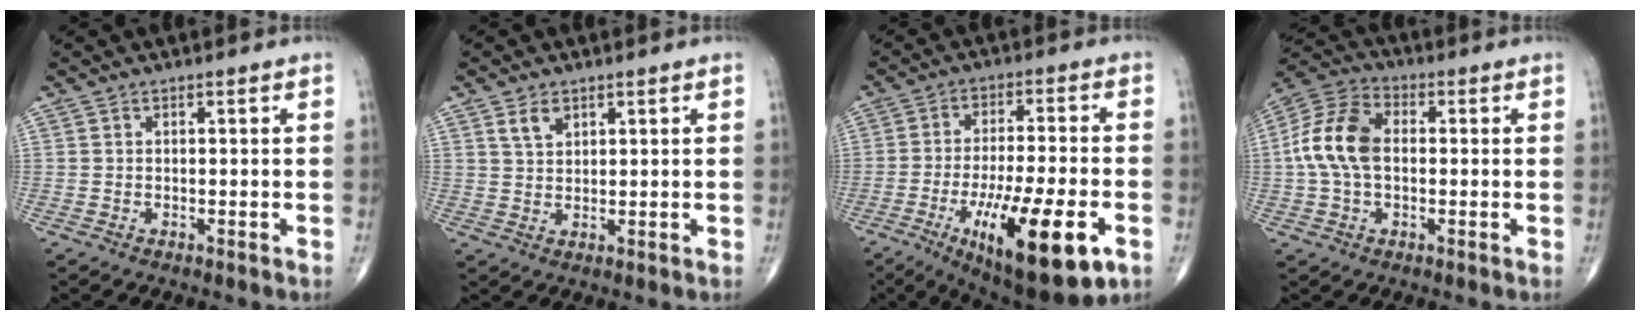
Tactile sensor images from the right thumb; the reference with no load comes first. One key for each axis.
{"total": 3.4, "fx": 1.9, "fy": 2.0, "fz": 1.9, "tx": -0.027, "ty": -0.009, "tz": 0.041}
{"total": 20.1, "fx": -7.9, "fy": 5.4, "fz": 17.7, "tx": -0.278, "ty": 0.002, "tz": -0.115}
{"total": 11.8, "fx": 0.3, "fy": 7.5, "fz": 9.1, "tx": -0.188, "ty": 0.030, "tz": -0.003}